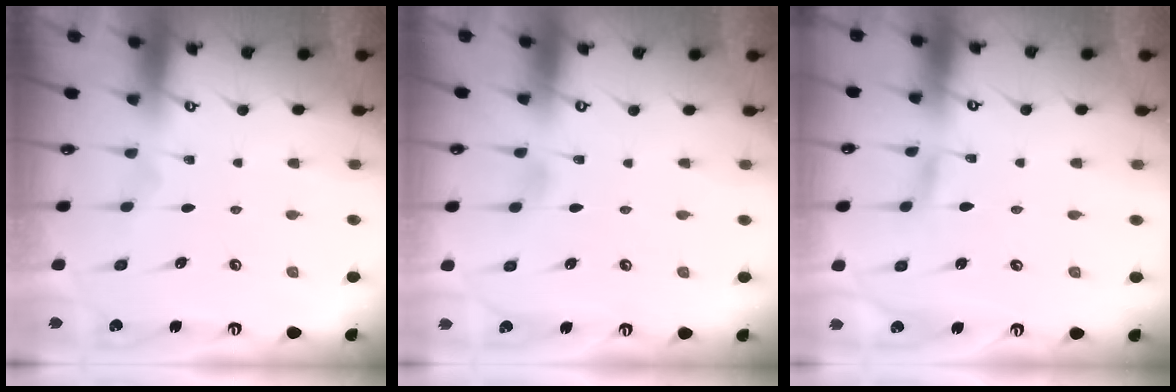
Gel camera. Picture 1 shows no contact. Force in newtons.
{"total": 2.0, "press": 2.0, "slide": 0.3}
{"total": 2.4, "press": 2.4, "slide": 0.3}